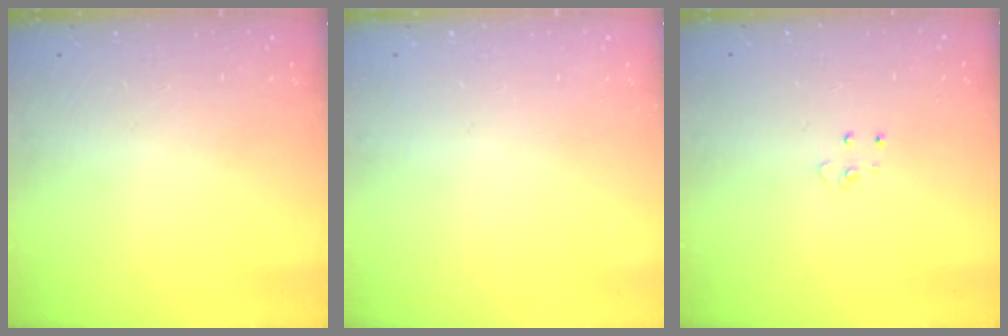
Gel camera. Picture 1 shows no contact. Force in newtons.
{"total": 0.0}
{"total": 3.6, "press": 3.6, "slide": 0.4}